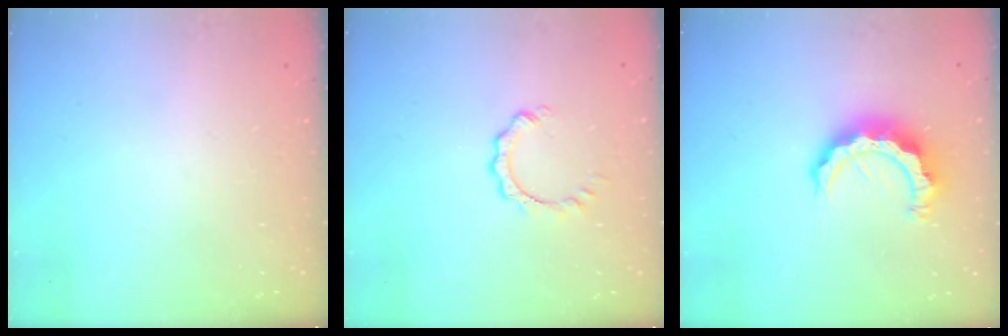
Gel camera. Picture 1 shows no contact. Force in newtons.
{"total": 2.9, "press": 2.8, "slide": 0.3}
{"total": 11.0, "press": 10.9, "slide": 1.1}